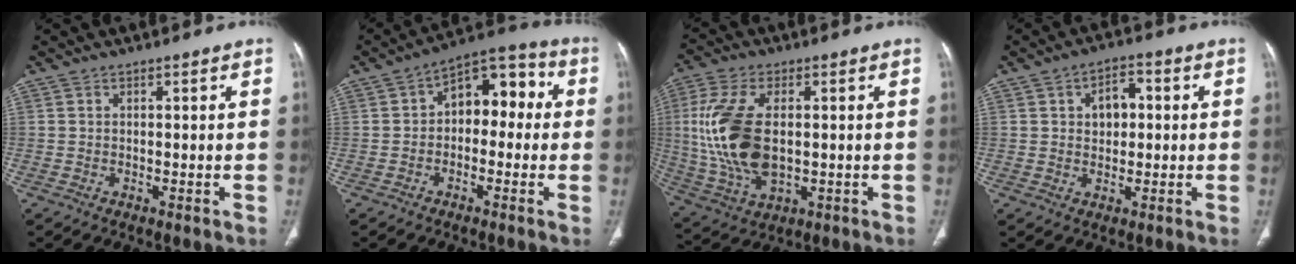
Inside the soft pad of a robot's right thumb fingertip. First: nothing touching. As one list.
[{"total": 10.7, "force": [0.6, 6.8, 8.2], "torque": [-0.071, 0.042, -0.007]}, {"total": 16.4, "force": [0.9, 8.9, 13.7], "torque": [-0.299, -0.009, 0.025]}, {"total": 6.0, "force": [1.1, 4.1, 4.3], "torque": [-0.044, 0.009, 0.013]}]